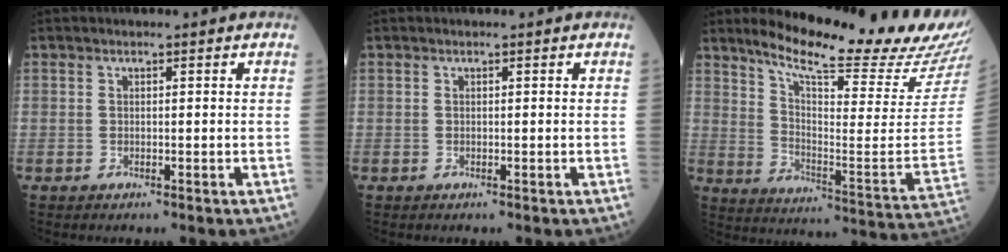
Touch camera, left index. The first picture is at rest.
{"total": 0.0}
{"total": 25.5, "force": [22.5, 1.9, 11.8], "torque": [-0.185, -0.094, 0.297]}